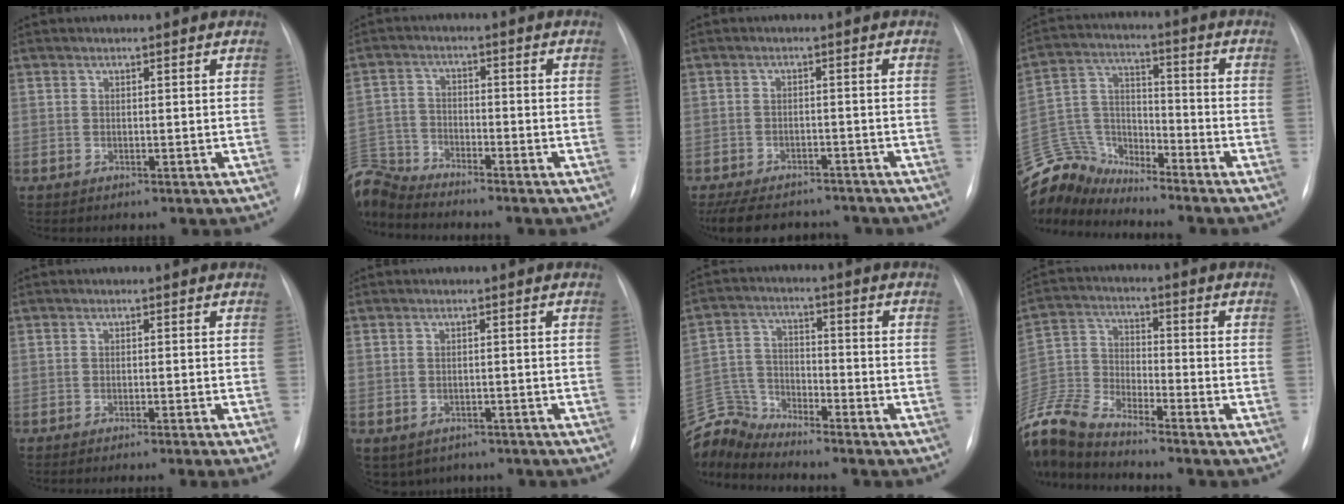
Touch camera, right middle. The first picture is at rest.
{"total": 9.1, "force": [-9.0, 0.8, 1.1], "torque": [-0.035, 0.008, -0.179]}
{"total": 13.9, "force": [-11.8, 5.5, 4.9], "torque": [-0.113, -0.001, -0.154]}
{"total": 11.9, "force": [-11.7, 2.0, 0.3], "torque": [-0.017, 0.045, -0.231]}
{"total": 5.8, "force": [-4.7, -1.3, 3.1], "torque": [-0.015, -0.007, -0.063]}
{"total": 5.9, "force": [-4.6, 3.6, 1.0], "torque": [-0.008, 0.009, -0.052]}
{"total": 9.1, "force": [-9.1, 0.2, -0.1], "torque": [-0.008, 0.021, -0.180]}
{"total": 14.6, "force": [-13.6, 1.6, 4.9], "torque": [-0.115, 0.006, -0.272]}